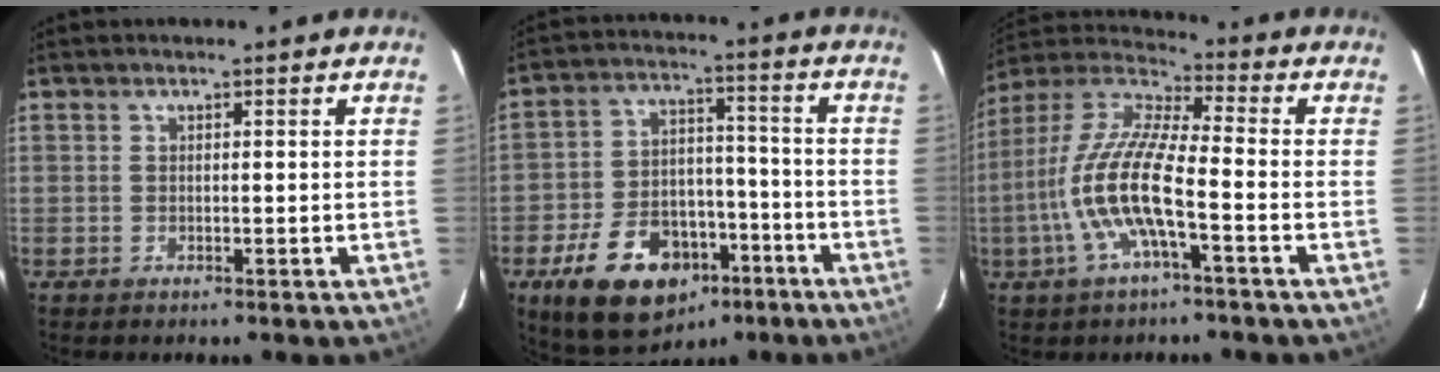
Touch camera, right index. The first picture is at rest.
{"total": 18.2, "force": [-10.0, 11.7, 9.6], "torque": [-0.203, 0.022, -0.141]}
{"total": 13.8, "force": [-4.2, 2.7, 12.9], "torque": [-0.266, -0.002, -0.087]}